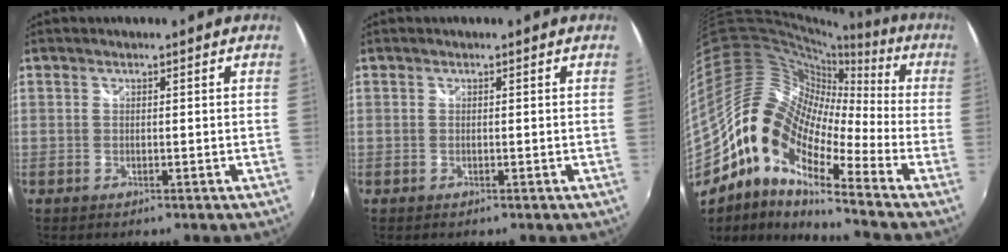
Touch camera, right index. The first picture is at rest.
{"total": 0.0}
{"total": 14.7, "force": [-7.1, 6.2, 11.2], "torque": [-0.176, 0.000, -0.155]}